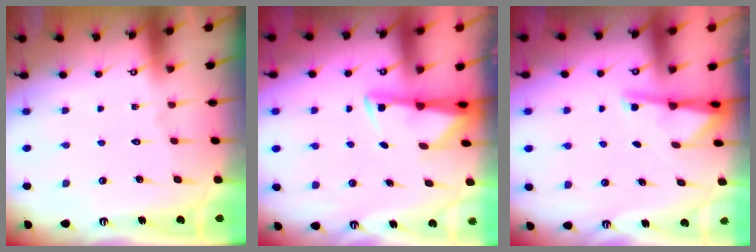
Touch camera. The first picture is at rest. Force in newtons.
{"total": 2.9, "press": 2.9, "slide": 0.6}
{"total": 3.0, "press": 2.9, "slide": 0.6}